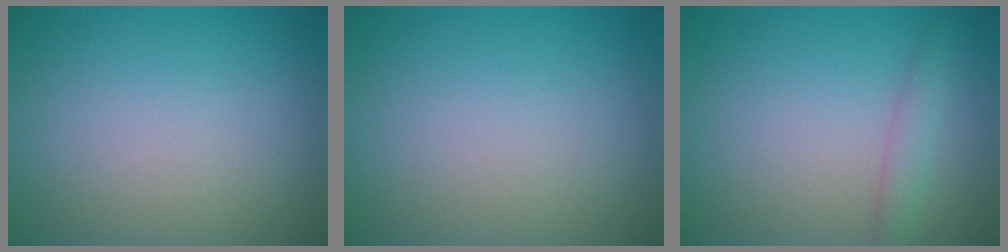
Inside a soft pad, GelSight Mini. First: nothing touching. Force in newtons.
{"total": 0.0}
{"total": 1.7, "press": 1.7, "slide": 0.0}